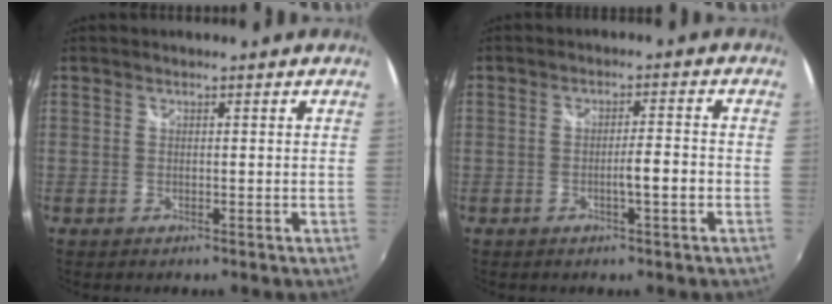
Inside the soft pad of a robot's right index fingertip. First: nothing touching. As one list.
[{"total": 3.7, "force": [-1.4, -0.1, 3.4], "torque": [-0.056, -0.001, -0.022]}]